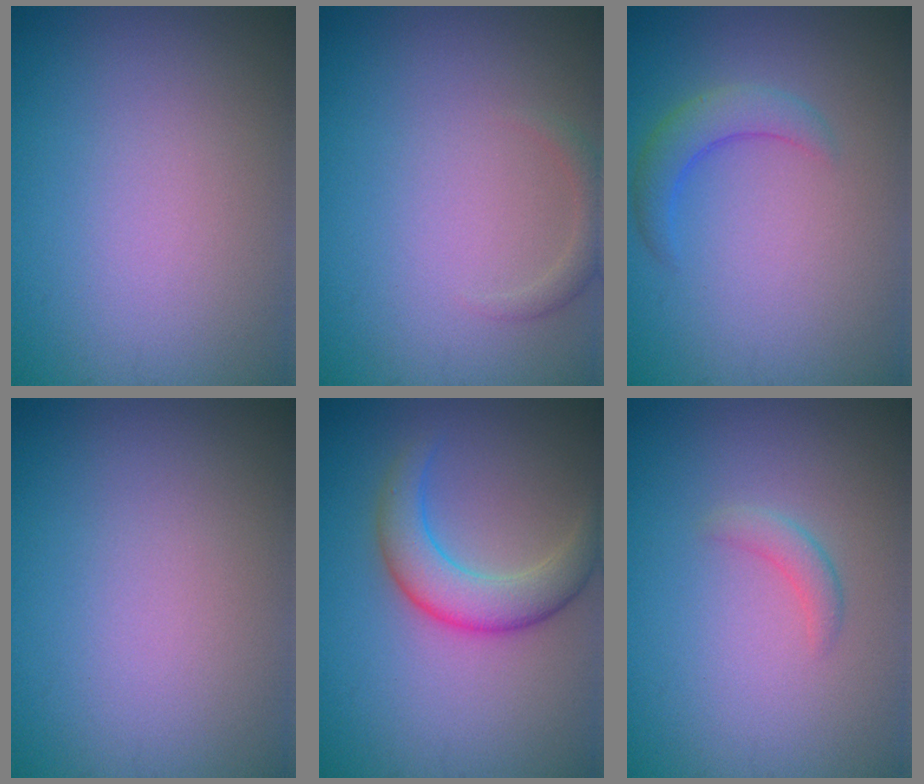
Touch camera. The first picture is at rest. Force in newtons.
{"total": 1.2, "press": 1.2, "slide": 0.2}
{"total": 2.5, "press": 2.5, "slide": 0.2}
{"total": 0.0}
{"total": 4.3, "press": 4.3, "slide": 0.1}
{"total": 1.3, "press": 1.3, "slide": 0.1}